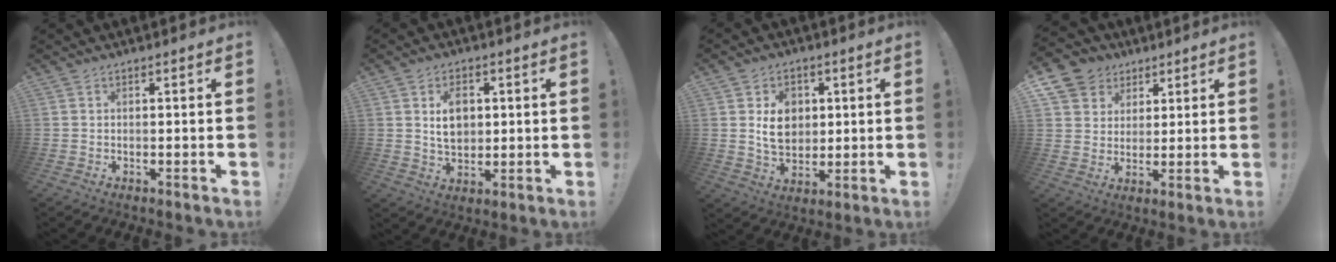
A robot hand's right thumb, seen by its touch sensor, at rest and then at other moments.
{"total": 7.9, "force": [1.6, 5.8, 5.0], "torque": [-0.066, 0.003, 0.028]}
{"total": 9.7, "force": [2.2, 7.9, 5.2], "torque": [-0.065, 0.000, 0.046]}
{"total": 8.9, "force": [4.1, 7.7, 1.8], "torque": [-0.028, -0.027, 0.085]}